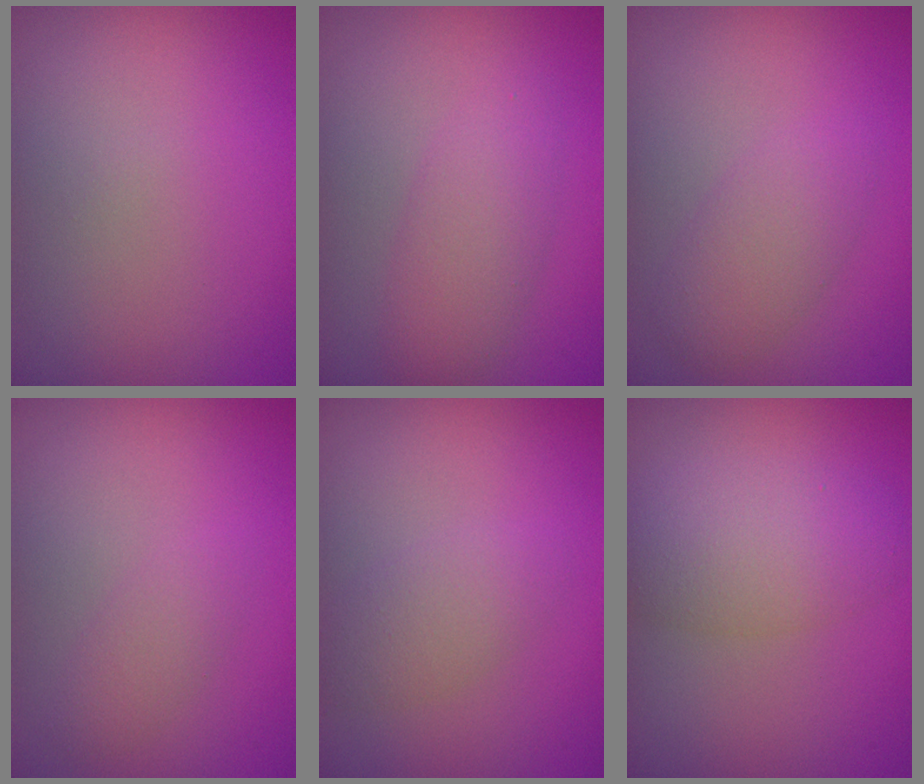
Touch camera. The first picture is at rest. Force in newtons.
{"total": 3.0, "press": 3.0, "slide": 0.0}
{"total": 2.7, "press": 2.7, "slide": 0.1}
{"total": 1.5, "press": 1.5, "slide": 0.1}
{"total": 2.4, "press": 2.4, "slide": 0.1}
{"total": 5.0, "press": 5.0, "slide": 0.3}